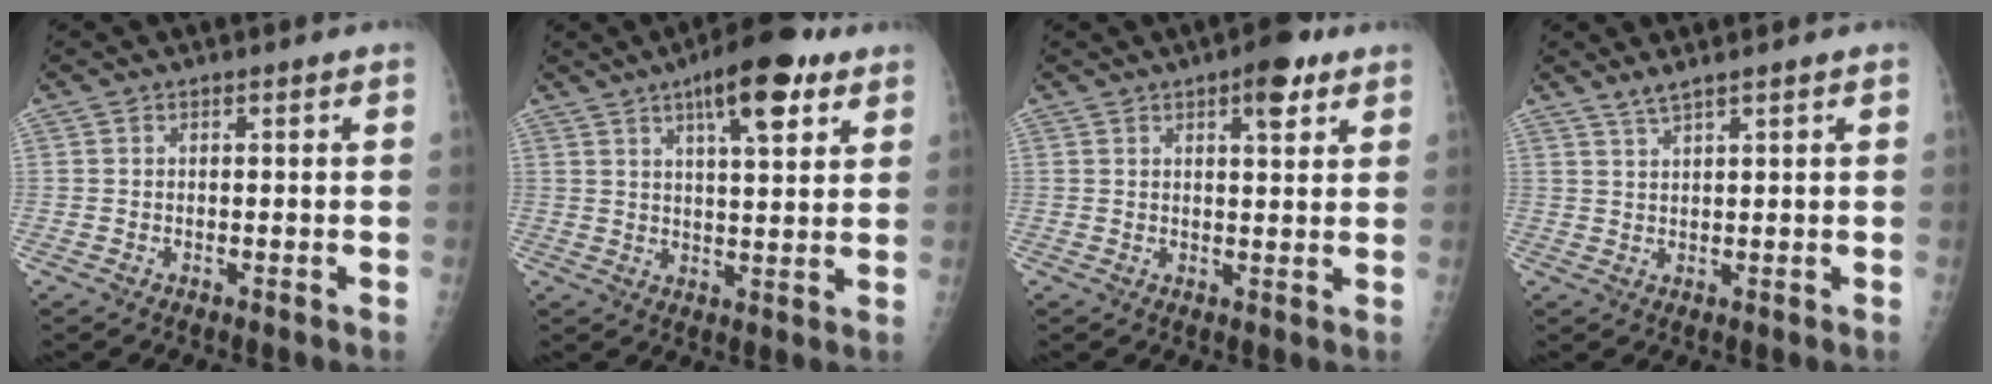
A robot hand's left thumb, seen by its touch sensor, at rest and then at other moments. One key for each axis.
{"total": 12.7, "fx": 6.9, "fy": 4.0, "fz": 9.8, "tx": -0.126, "ty": -0.021, "tz": 0.099}
{"total": 6.1, "fx": 3.5, "fy": 2.2, "fz": 4.6, "tx": -0.049, "ty": -0.013, "tz": 0.042}
{"total": 2.8, "fx": 2.4, "fy": -0.1, "fz": 1.6, "tx": -0.036, "ty": -0.007, "tz": 0.051}